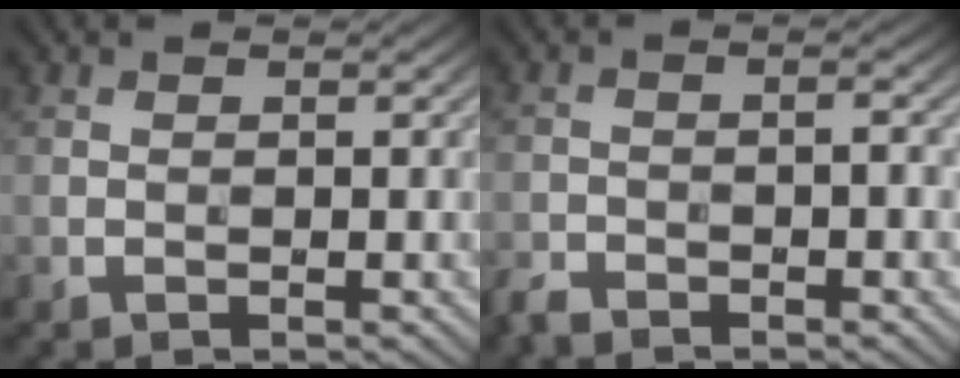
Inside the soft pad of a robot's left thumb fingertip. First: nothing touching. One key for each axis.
{"total": 3.3, "fx": -2.8, "fy": 0.8, "fz": 1.6, "tx": -0.033, "ty": -0.002, "tz": -0.059}